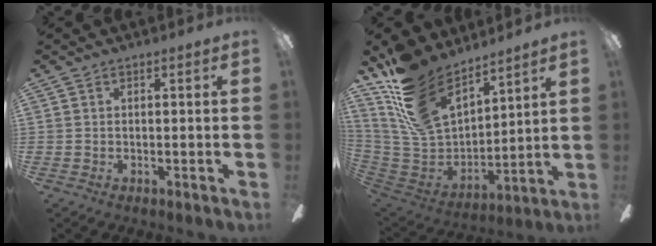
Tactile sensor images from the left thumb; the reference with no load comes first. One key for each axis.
{"total": 20.0, "fx": 13.9, "fy": 10.2, "fz": 10.1, "tx": -0.221, "ty": -0.088, "tz": 0.262}